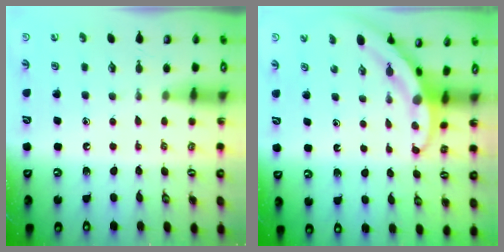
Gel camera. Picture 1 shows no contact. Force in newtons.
{"total": 3.6, "press": 3.5, "slide": 0.4}